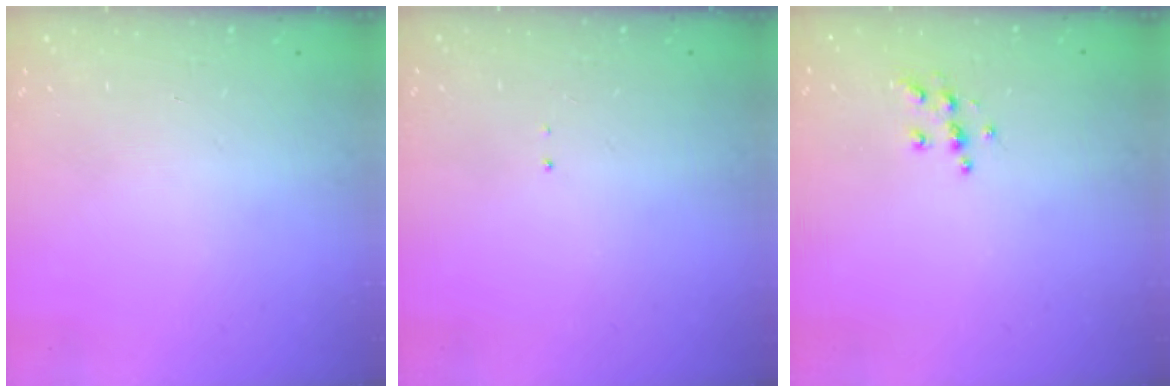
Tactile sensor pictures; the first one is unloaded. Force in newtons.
{"total": 0.7, "press": 0.7, "slide": 0.1}
{"total": 5.3, "press": 5.2, "slide": 0.2}